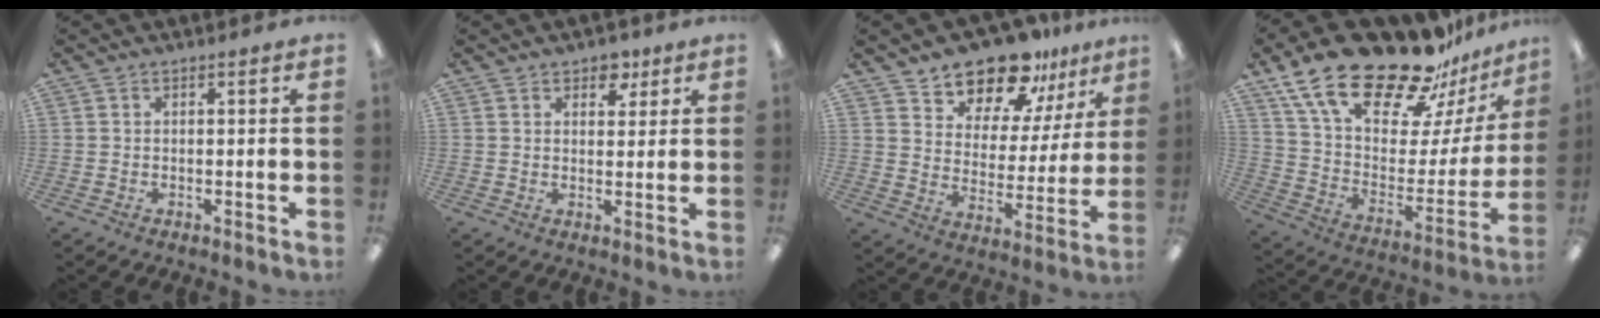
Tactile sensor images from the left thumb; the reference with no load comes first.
{"total": 4.7, "force": [3.3, 2.9, 1.6], "torque": [-0.008, -0.011, 0.054]}
{"total": 15.0, "force": [13.2, 5.9, 3.8], "torque": [-0.070, -0.108, 0.243]}
{"total": 27.5, "force": [20.4, 10.7, 15.0], "torque": [-0.266, -0.136, 0.364]}